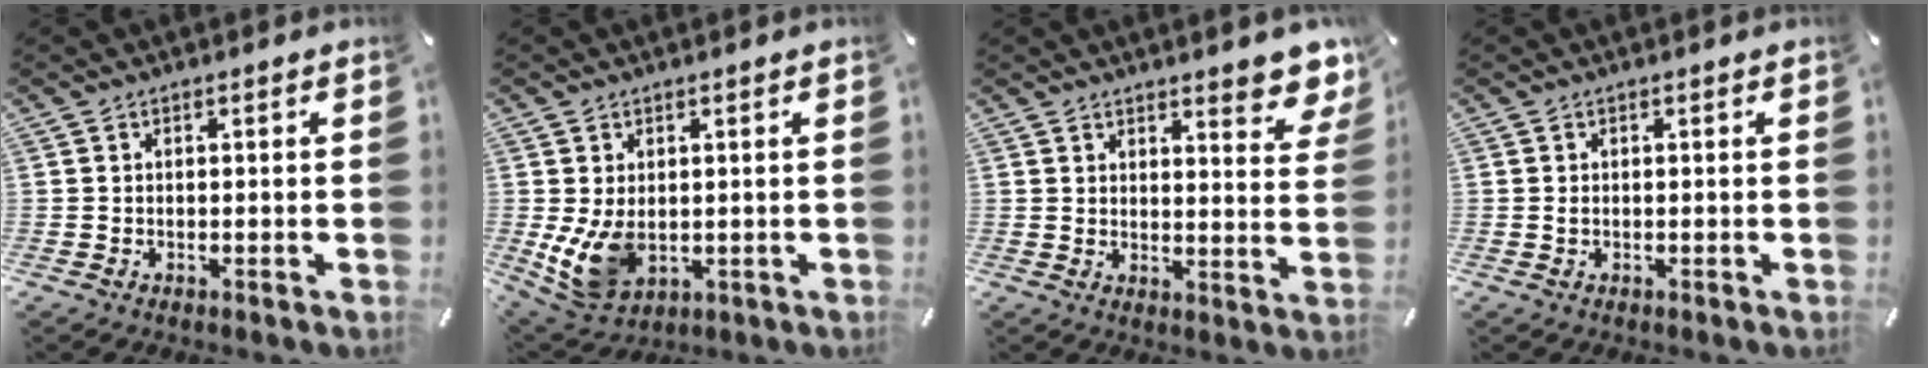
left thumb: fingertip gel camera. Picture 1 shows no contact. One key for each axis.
{"total": 9.4, "fx": -0.1, "fy": 7.0, "fz": 6.2, "tx": -0.134, "ty": -0.007, "tz": 0.002}
{"total": 6.9, "fx": 5.9, "fy": 2.3, "fz": 2.8, "tx": -0.024, "ty": -0.047, "tz": 0.102}
{"total": 0.6, "fx": 0.0, "fy": 0.4, "fz": 0.4, "tx": -0.009, "ty": 0.000, "tz": -0.001}